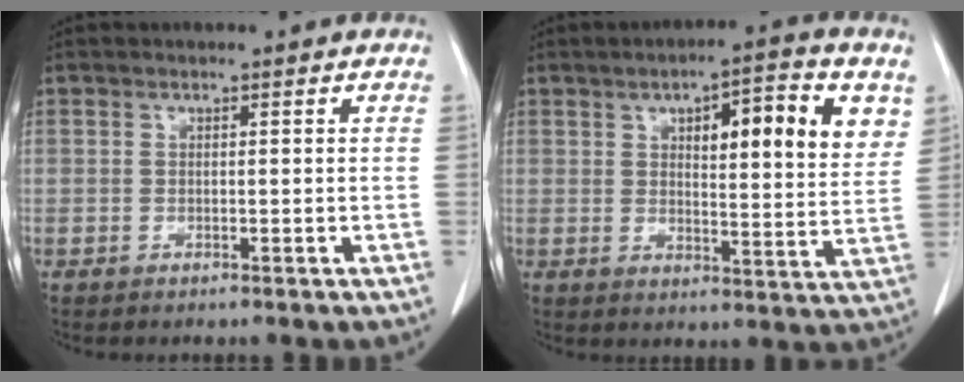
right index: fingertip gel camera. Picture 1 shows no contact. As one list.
[{"total": 13.2, "force": [5.5, 3.0, 11.6], "torque": [-0.157, 0.008, 0.075]}]